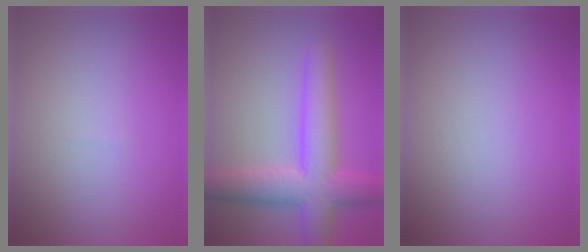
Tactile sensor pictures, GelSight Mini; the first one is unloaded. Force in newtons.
{"total": 6.8, "press": 6.8, "slide": 0.2}
{"total": 0.0}